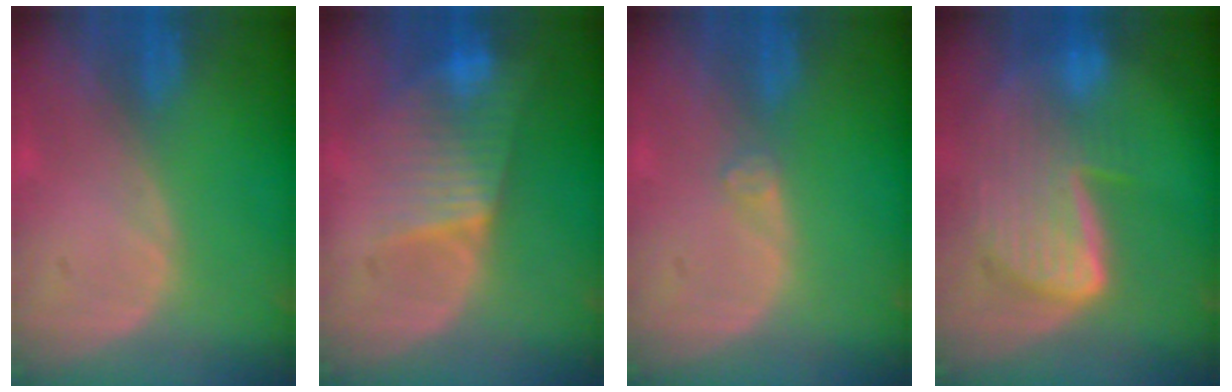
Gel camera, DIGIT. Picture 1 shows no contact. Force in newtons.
{"total": 7.3, "press": 7.0, "slide": 2.2}
{"total": 1.1, "press": 1.0, "slide": 0.2}
{"total": 9.3, "press": 8.1, "slide": 4.6}